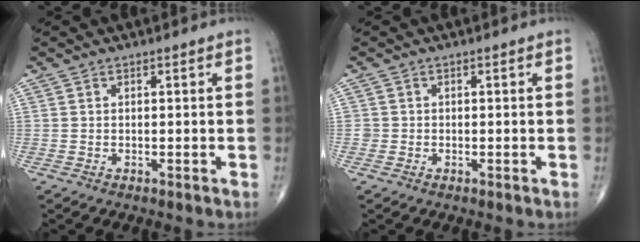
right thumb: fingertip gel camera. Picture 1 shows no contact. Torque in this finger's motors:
{"motor_torque": [0.07, -0.05, 0.05, 0.10, 0.00]}